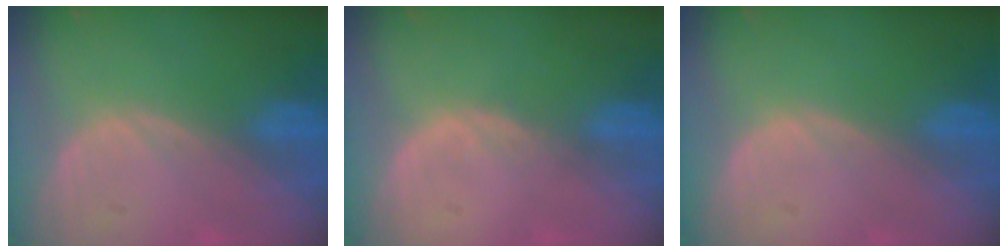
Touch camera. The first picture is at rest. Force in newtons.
{"total": 0.7, "press": 0.6, "slide": 0.2}
{"total": 0.0}